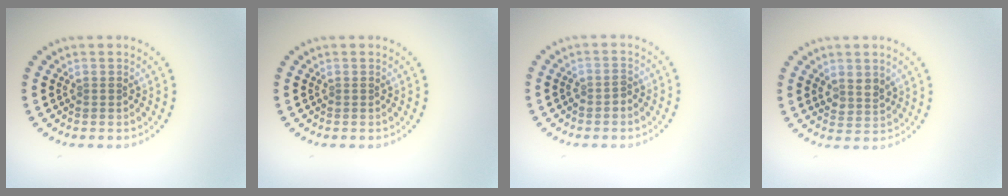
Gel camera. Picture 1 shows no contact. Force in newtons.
{"total": 0.0}
{"total": 1.2, "press": 1.1, "slide": 0.4}
{"total": 2.0, "press": 1.8, "slide": 0.9}